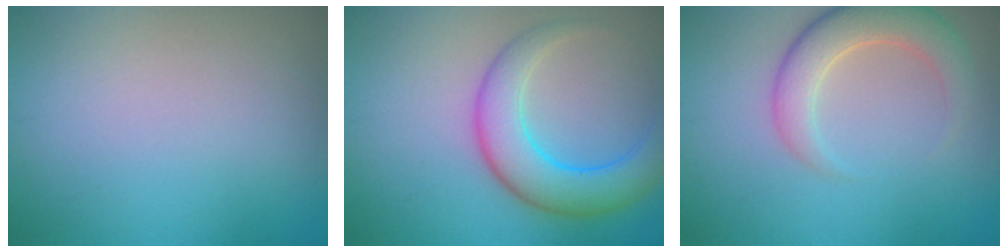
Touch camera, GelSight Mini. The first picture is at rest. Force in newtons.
{"total": 5.9, "press": 5.9, "slide": 0.2}
{"total": 4.4, "press": 4.4, "slide": 0.5}